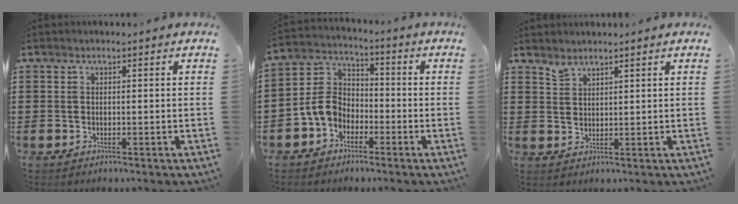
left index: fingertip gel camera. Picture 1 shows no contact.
{"total": 6.3, "force": [-2.6, 4.8, 3.1], "torque": [-0.098, 0.003, -0.063]}
{"total": 2.1, "force": [2.0, 0.5, 0.3], "torque": [-0.010, 0.000, 0.040]}